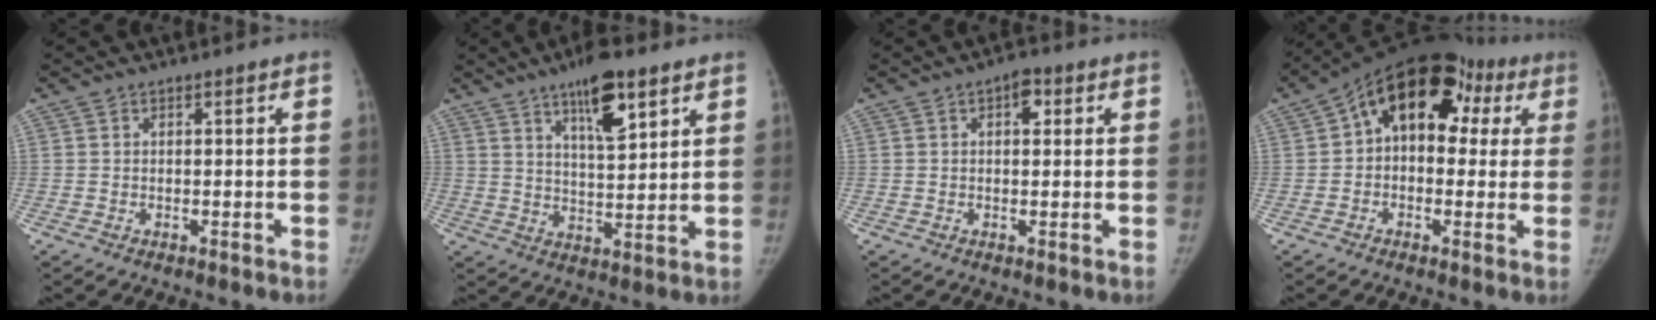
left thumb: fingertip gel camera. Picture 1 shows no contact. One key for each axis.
{"total": 11.0, "fx": 6.4, "fy": 3.4, "fz": 8.2, "tx": -0.116, "ty": -0.036, "tz": 0.107}
{"total": 3.3, "fx": 1.1, "fy": 1.9, "fz": 2.4, "tx": -0.022, "ty": 0.003, "tz": 0.011}
{"total": 17.0, "fx": 4.9, "fy": 11.2, "fz": 11.9, "tx": -0.119, "ty": 0.042, "tz": 0.060}